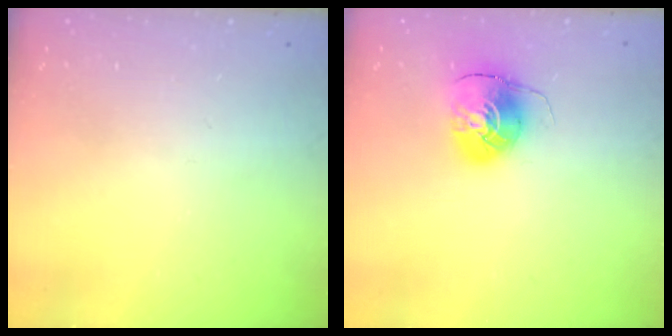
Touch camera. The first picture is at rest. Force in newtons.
{"total": 8.5, "press": 8.5, "slide": 0.1}